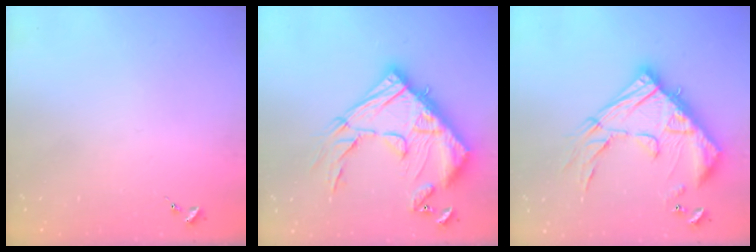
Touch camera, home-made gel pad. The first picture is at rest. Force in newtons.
{"total": 30.1, "press": 30.0, "slide": 2.9}
{"total": 24.5, "press": 24.4, "slide": 2.2}